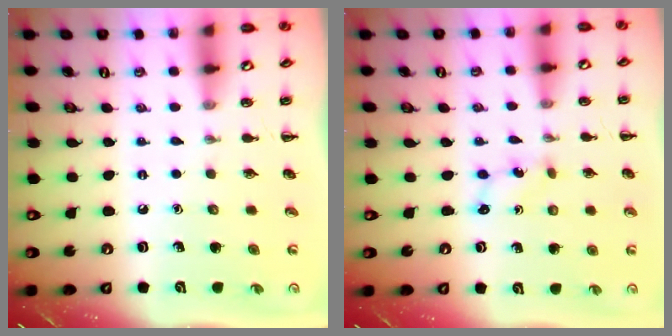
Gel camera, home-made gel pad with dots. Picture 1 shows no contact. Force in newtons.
{"total": 1.7, "press": 1.6, "slide": 0.6}